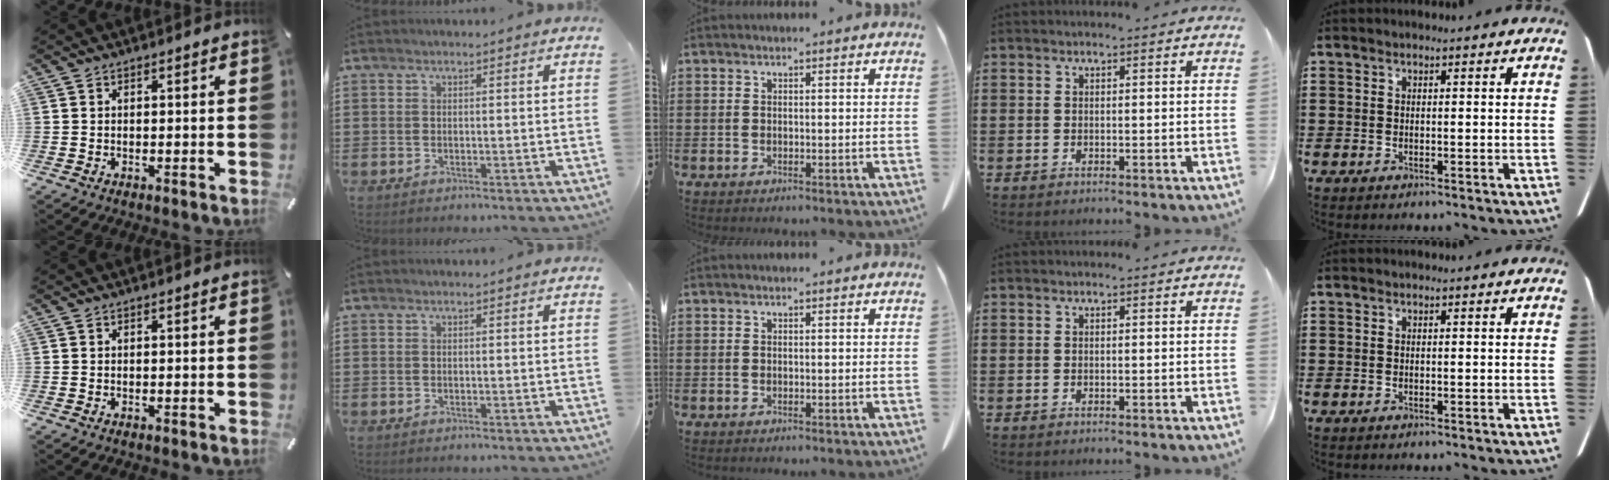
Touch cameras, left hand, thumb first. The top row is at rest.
{}